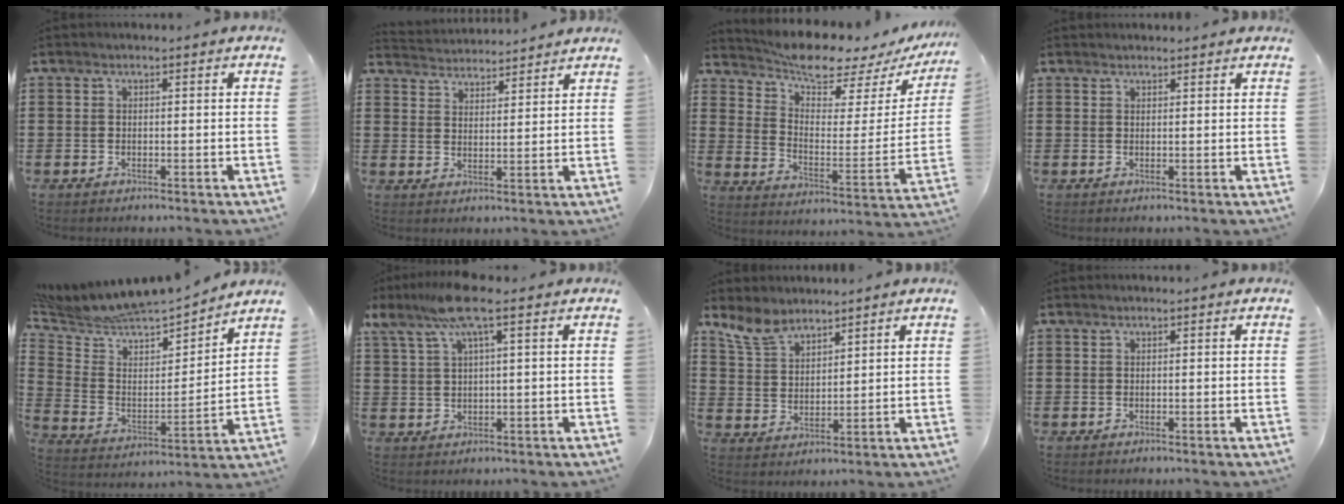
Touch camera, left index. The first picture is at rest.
{"total": 3.0, "force": [2.9, -0.2, -0.4], "torque": [-0.001, -0.012, 0.056]}
{"total": 7.9, "force": [7.3, 1.8, 2.5], "torque": [-0.070, -0.060, 0.124]}
{"total": 1.0, "force": [1.0, 0.1, 0.1], "torque": [-0.004, -0.001, 0.020]}
{"total": 6.6, "force": [6.4, 1.6, 0.8], "torque": [-0.059, -0.059, 0.105]}
{"total": 8.3, "force": [4.4, 1.1, 7.0], "torque": [-0.152, 0.000, 0.075]}
{"total": 6.0, "force": [5.1, 2.4, 2.2], "torque": [-0.062, -0.012, 0.097]}
{"total": 0.0}